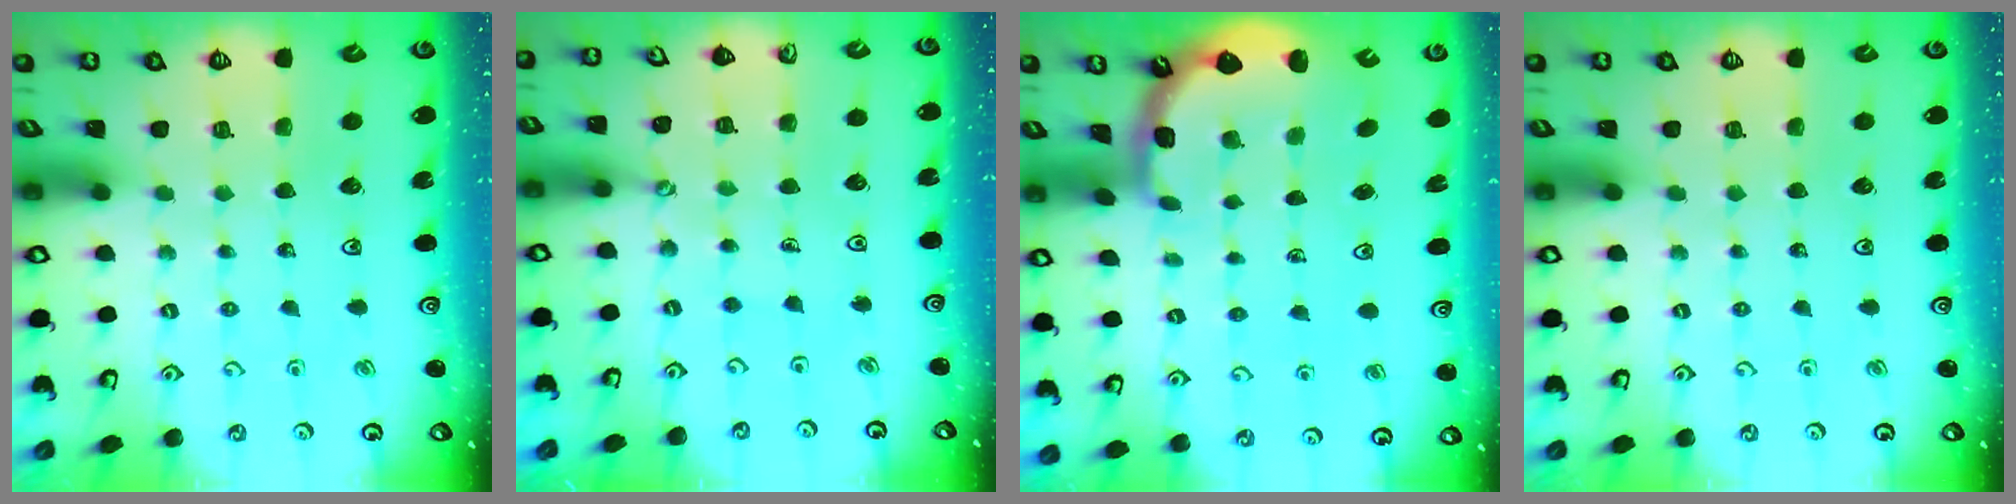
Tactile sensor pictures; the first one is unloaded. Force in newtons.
{"total": 0.5, "press": 0.5, "slide": 0.1}
{"total": 2.4, "press": 1.5, "slide": 1.9}
{"total": 0.0}